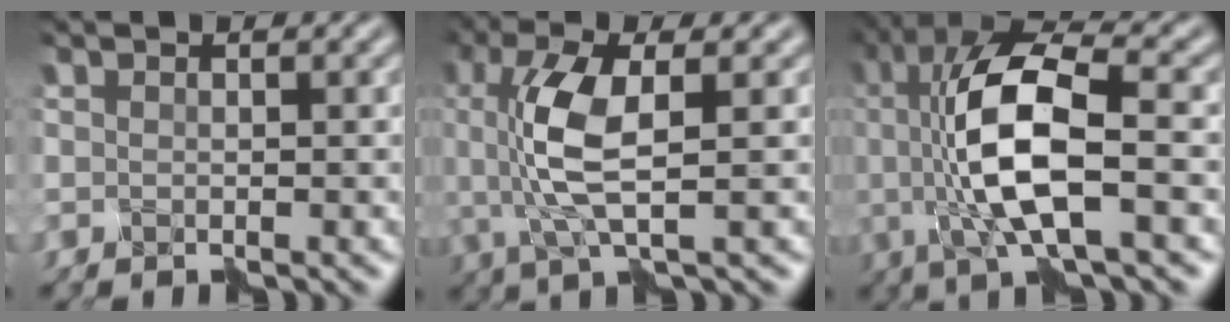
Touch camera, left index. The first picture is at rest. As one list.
[{"total": 6.0, "force": [0.3, 1.8, 5.7], "torque": [-0.143, 0.005, 0.008]}, {"total": 9.0, "force": [-0.3, 2.5, 8.6], "torque": [-0.176, 0.005, -0.002]}]